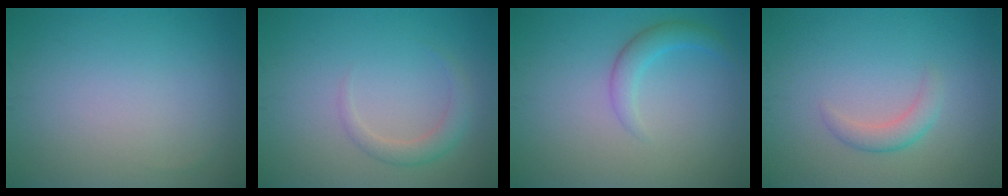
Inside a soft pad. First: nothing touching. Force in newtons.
{"total": 1.9, "press": 1.9, "slide": 0.2}
{"total": 2.2, "press": 2.2, "slide": 0.0}
{"total": 1.8, "press": 1.8, "slide": 0.2}